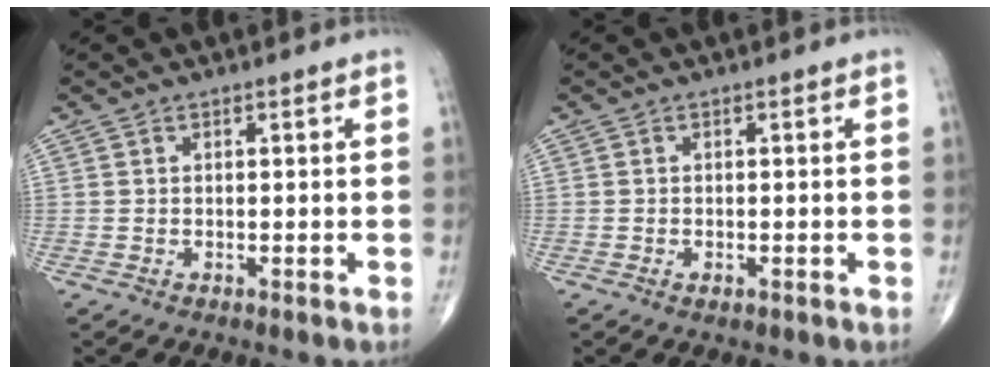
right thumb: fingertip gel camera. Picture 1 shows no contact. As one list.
[{"total": 1.2, "force": [-0.5, 0.7, 0.8], "torque": [-0.013, 0.004, -0.006]}]